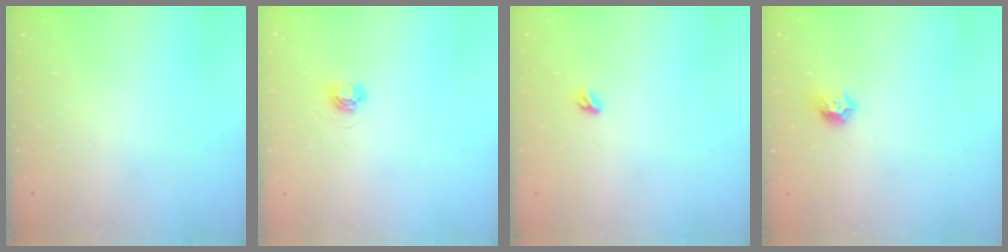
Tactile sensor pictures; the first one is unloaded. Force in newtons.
{"total": 4.7, "press": 4.7, "slide": 0.3}
{"total": 3.4, "press": 3.3, "slide": 0.8}
{"total": 6.3, "press": 6.2, "slide": 0.9}